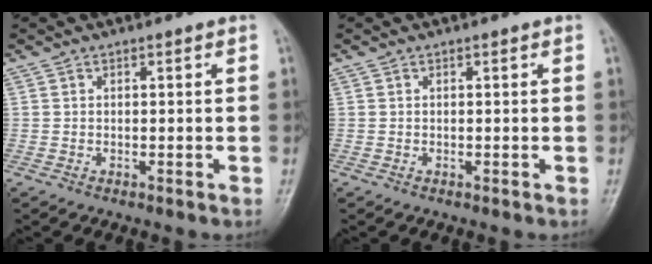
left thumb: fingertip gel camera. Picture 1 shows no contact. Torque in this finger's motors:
{"motor_torque": [0.00, 0.02, -0.08, -0.09, 0.00]}